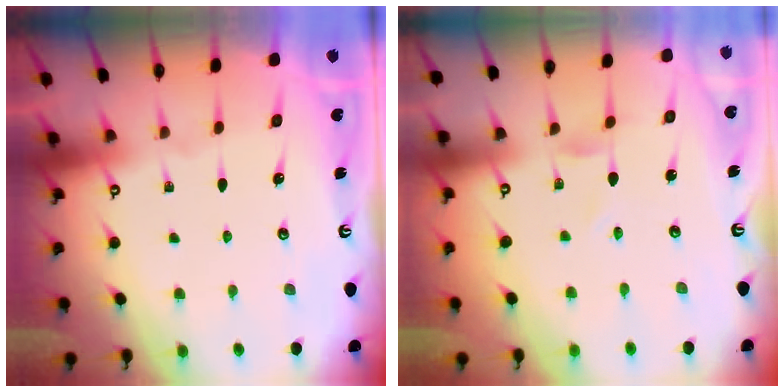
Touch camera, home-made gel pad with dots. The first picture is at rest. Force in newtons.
{"total": 0.0}